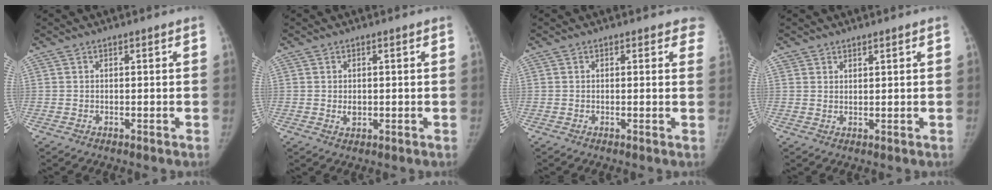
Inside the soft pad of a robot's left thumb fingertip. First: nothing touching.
{"total": 1.6, "force": [-0.1, 1.3, 1.1], "torque": [-0.011, -0.002, 0.003]}
{"total": 3.2, "force": [2.7, 1.5, 0.8], "torque": [0.026, -0.009, 0.009]}
{"total": 1.2, "force": [1.0, 0.7, 0.0], "torque": [0.015, -0.007, 0.015]}